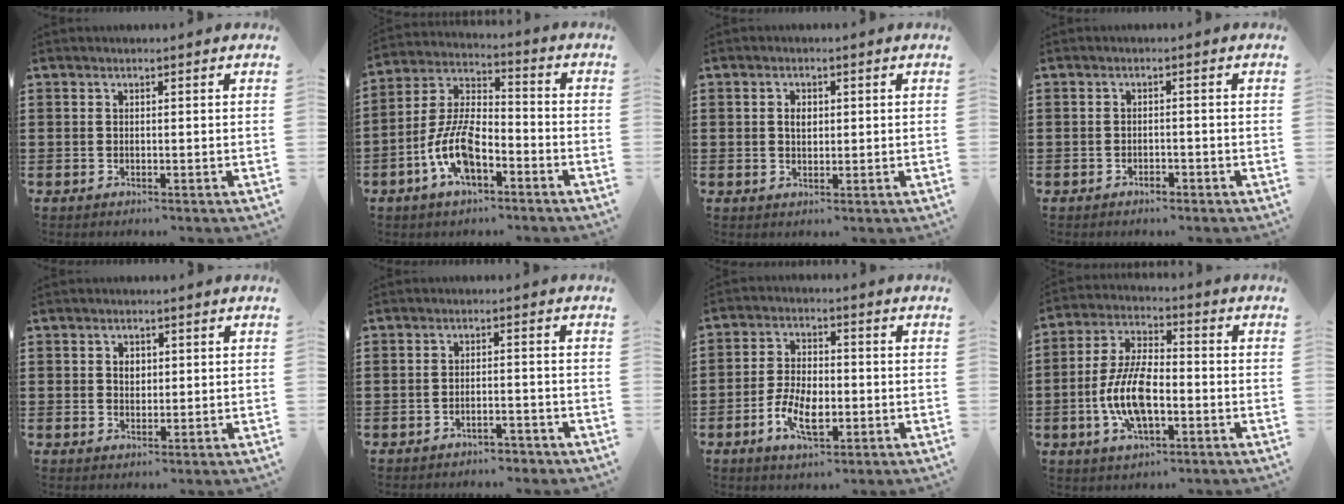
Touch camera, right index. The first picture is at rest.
{"total": 9.9, "force": [-4.7, 4.5, 7.4], "torque": [-0.178, -0.002, -0.092]}
{"total": 2.1, "force": [0.3, 1.3, 1.6], "torque": [-0.035, 0.008, 0.005]}
{"total": 1.4, "force": [-1.3, 0.3, 0.5], "torque": [-0.014, -0.004, -0.025]}
{"total": 1.7, "force": [0.4, 1.3, 1.0], "torque": [-0.022, 0.008, 0.007]}
{"total": 2.4, "force": [-2.4, 0.3, 0.5], "torque": [-0.015, 0.001, -0.049]}
{"total": 7.0, "force": [-2.5, 3.5, 5.5], "torque": [-0.121, 0.000, -0.049]}
{"total": 9.9, "force": [-2.6, 4.3, 8.6], "torque": [-0.200, -0.008, -0.053]}